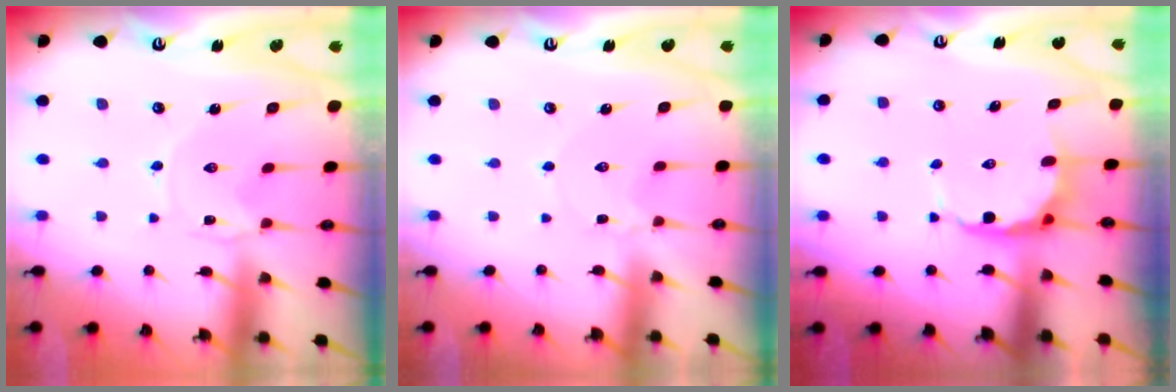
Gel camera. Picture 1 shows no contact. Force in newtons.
{"total": 1.7, "press": 1.7, "slide": 0.3}
{"total": 7.0, "press": 6.9, "slide": 1.5}